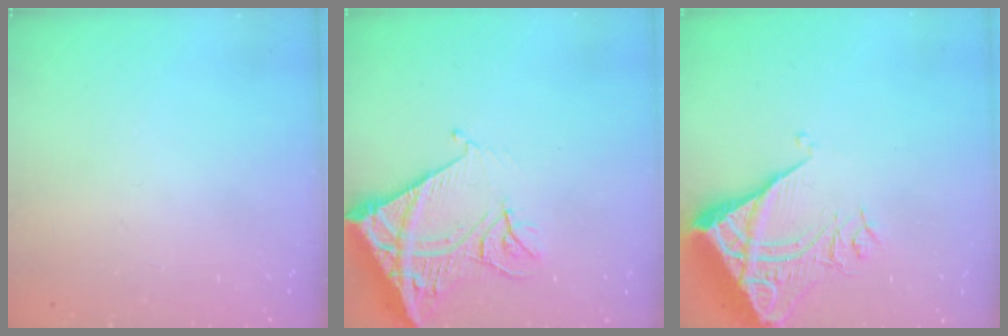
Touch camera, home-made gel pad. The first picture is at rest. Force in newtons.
{"total": 14.2, "press": 14.1, "slide": 1.5}
{"total": 10.6, "press": 10.6, "slide": 1.1}